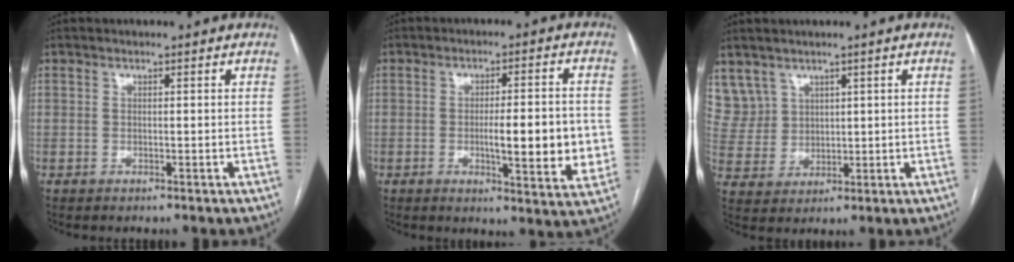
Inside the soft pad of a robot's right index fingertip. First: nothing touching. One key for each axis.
{"total": 11.0, "fx": -1.3, "fy": 2.2, "fz": 10.7, "tx": -0.145, "ty": -0.002, "tz": -0.014}
{"total": 5.7, "fx": 4.0, "fy": 4.1, "fz": 0.0, "tx": -0.002, "ty": 0.015, "tz": 0.093}